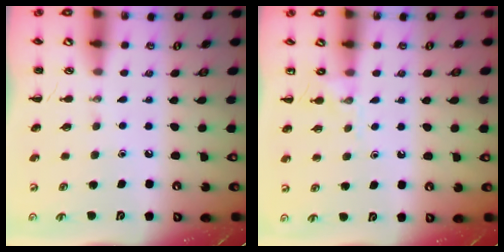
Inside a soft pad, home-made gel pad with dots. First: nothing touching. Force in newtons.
{"total": 6.1, "press": 5.9, "slide": 1.5}